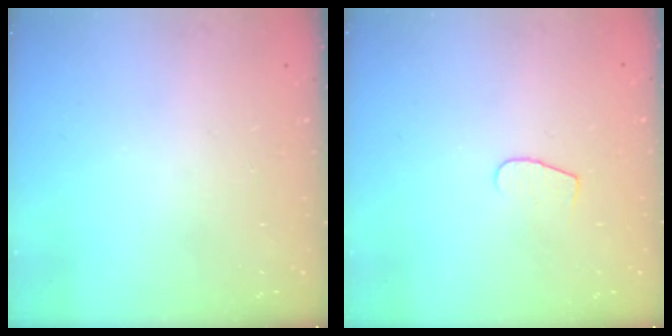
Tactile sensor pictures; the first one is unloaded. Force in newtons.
{"total": 4.6, "press": 4.5, "slide": 0.4}